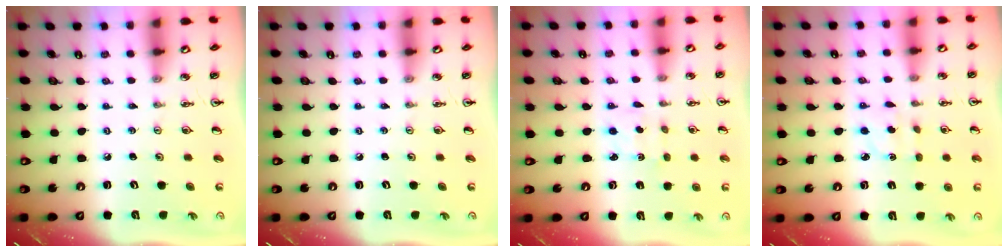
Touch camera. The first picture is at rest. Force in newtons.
{"total": 0.0}
{"total": 2.5, "press": 2.4, "slide": 0.5}
{"total": 2.3, "press": 2.1, "slide": 0.8}